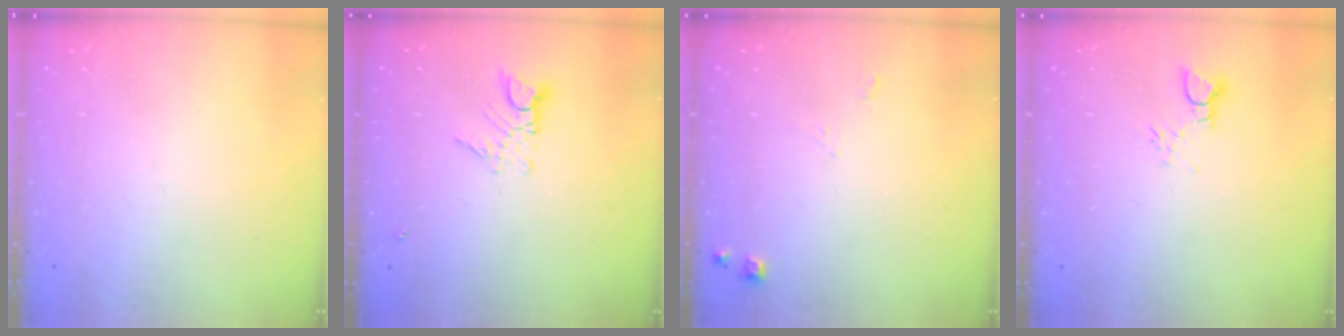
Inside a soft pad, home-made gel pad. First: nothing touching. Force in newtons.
{"total": 6.7, "press": 6.7, "slide": 0.6}
{"total": 5.6, "press": 5.5, "slide": 0.9}
{"total": 3.4, "press": 3.4, "slide": 0.3}